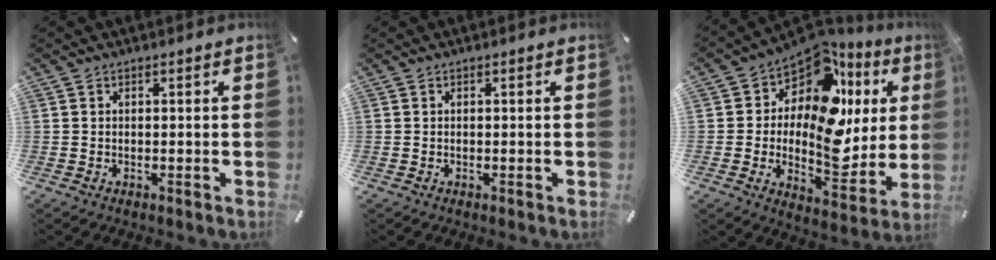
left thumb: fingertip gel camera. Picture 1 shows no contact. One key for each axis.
{"total": 0.0}
{"total": 15.7, "fx": 5.2, "fy": 9.3, "fz": 11.5, "tx": -0.182, "ty": -0.079, "tz": 0.082}